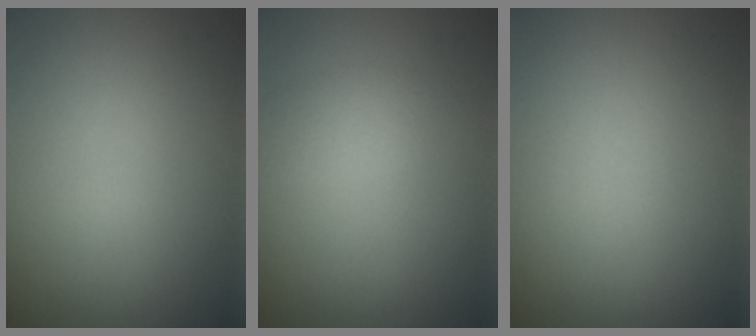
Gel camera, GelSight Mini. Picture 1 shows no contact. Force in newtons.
{"total": 1.8, "press": 1.8, "slide": 0.1}
{"total": 0.0}